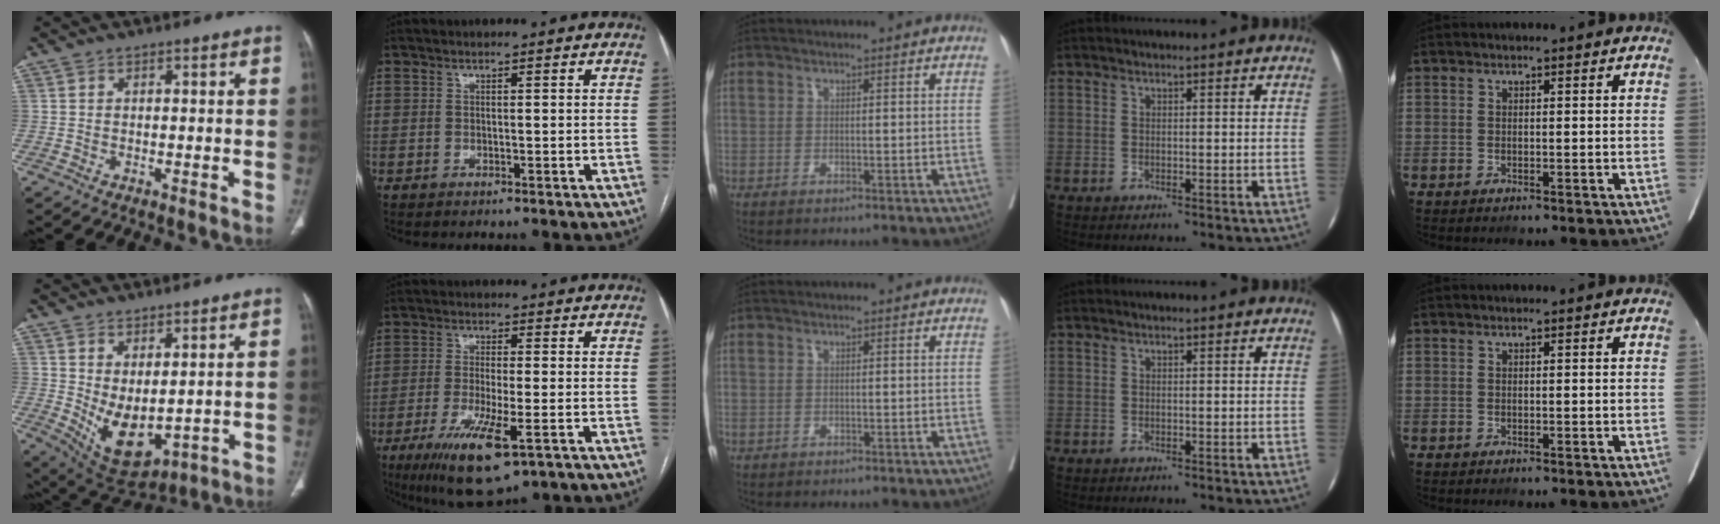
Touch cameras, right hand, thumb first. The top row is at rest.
{"thumb": {"total": 10.1, "force": [0.5, 5.4, 8.5], "torque": [-0.132, -0.024, 0.041]}, "index": {"total": 11.0, "force": [-5.4, 2.0, 9.4], "torque": [-0.174, -0.030, -0.086]}}